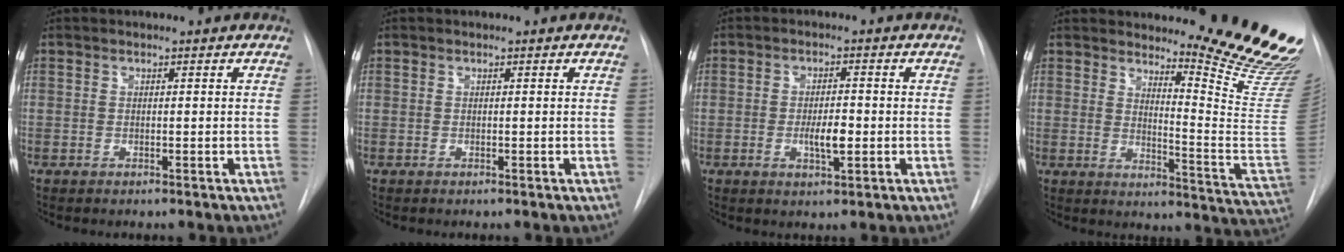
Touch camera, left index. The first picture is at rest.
{"total": 0.0}
{"total": 4.0, "force": [-0.8, 1.2, 3.7], "torque": [-0.063, -0.001, -0.010]}
{"total": 17.8, "force": [16.1, 0.2, 7.7], "torque": [-0.100, -0.149, 0.188]}